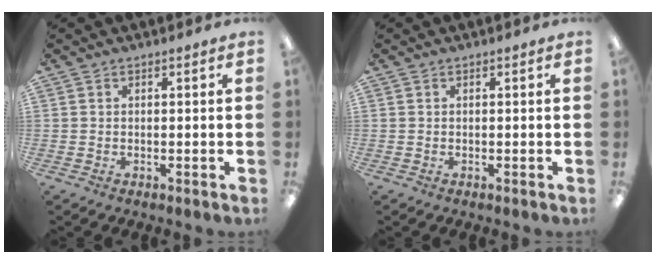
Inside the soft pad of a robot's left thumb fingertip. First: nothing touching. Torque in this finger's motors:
{"motor_torque": [0.00, 0.00, 0.10, 0.09, 0.00]}